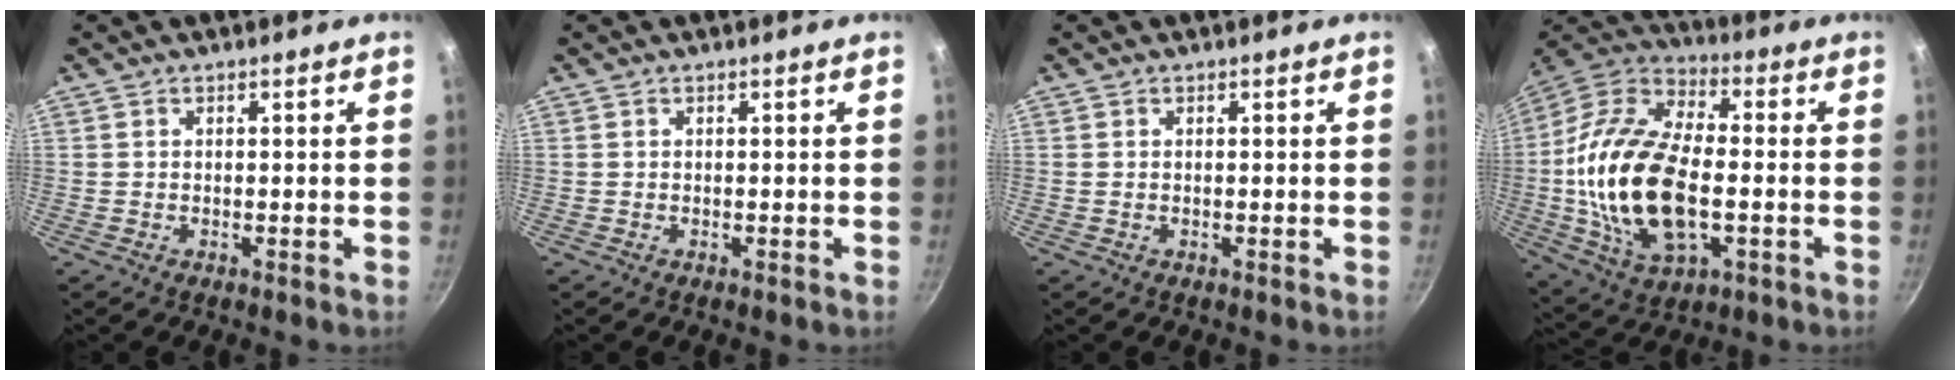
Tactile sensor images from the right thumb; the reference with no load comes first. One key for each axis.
{"total": 0.0}
{"total": 0.0}
{"total": 24.0, "fx": -2.3, "fy": 13.0, "fz": 20.0, "tx": -0.387, "ty": 0.026, "tz": -0.045}